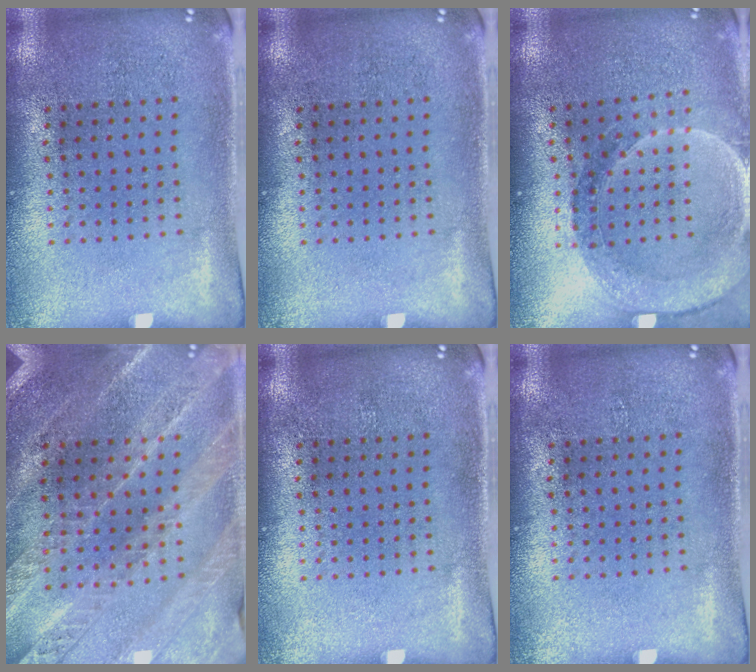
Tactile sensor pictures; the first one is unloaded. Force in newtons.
{"total": 0.0}
{"total": 1.5, "press": 1.5, "slide": 0.3}
{"total": 2.3, "press": 2.3, "slide": 0.3}
{"total": 0.0}
{"total": 0.0}